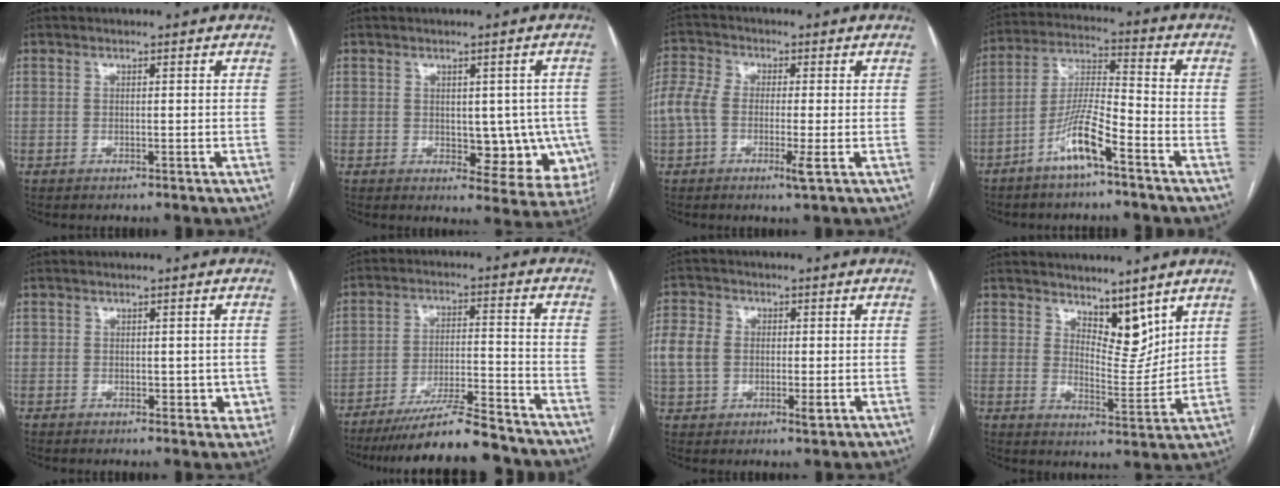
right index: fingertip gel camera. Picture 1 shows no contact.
{"total": 9.0, "force": [-0.8, 5.0, 7.5], "torque": [-0.066, 0.008, 0.003]}
{"total": 7.4, "force": [-1.8, 2.6, 6.6], "torque": [-0.153, 0.007, -0.039]}
{"total": 9.0, "force": [-5.3, 1.0, 7.2], "torque": [-0.149, 0.000, -0.104]}
{"total": 3.5, "force": [-0.1, 2.6, 2.4], "torque": [-0.016, 0.008, 0.006]}
{"total": 12.5, "force": [-11.2, 0.3, 5.5], "torque": [-0.078, -0.004, -0.183]}
{"total": 11.2, "force": [0.4, 8.7, 7.0], "torque": [-0.177, 0.009, 0.011]}
{"total": 7.3, "force": [5.5, 3.0, 3.6], "torque": [-0.049, -0.010, 0.100]}